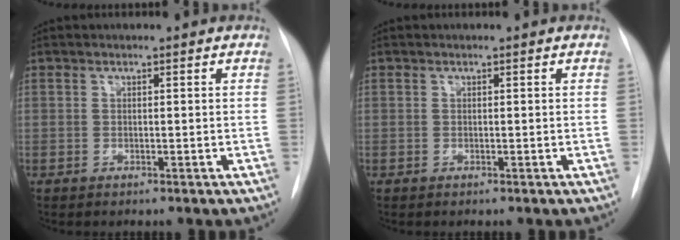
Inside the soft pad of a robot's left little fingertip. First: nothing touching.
{"total": 0.0}